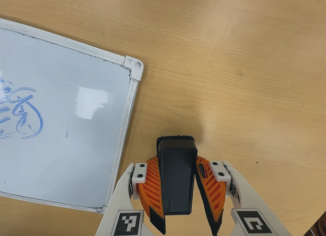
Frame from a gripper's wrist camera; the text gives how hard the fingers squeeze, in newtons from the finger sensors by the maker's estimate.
{"total": 7.9, "left": 6.9, "right": 8.8}